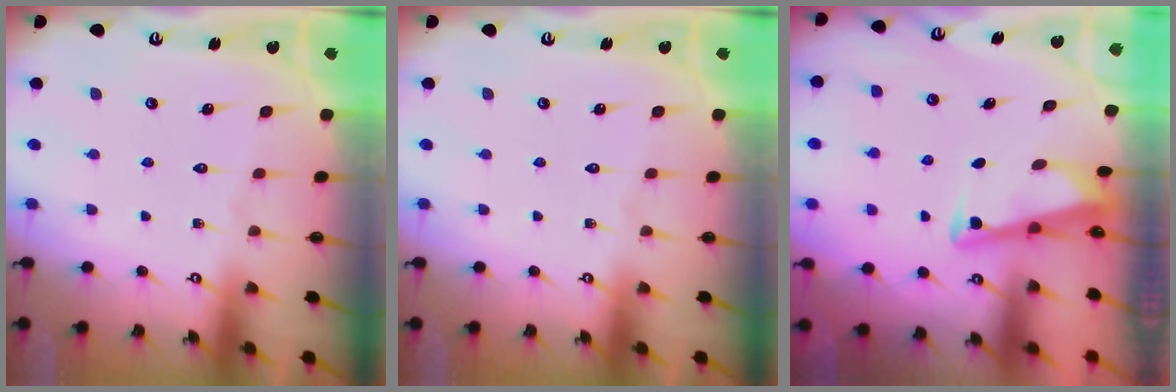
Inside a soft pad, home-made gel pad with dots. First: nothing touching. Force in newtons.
{"total": 0.0}
{"total": 3.3, "press": 3.3, "slide": 0.4}